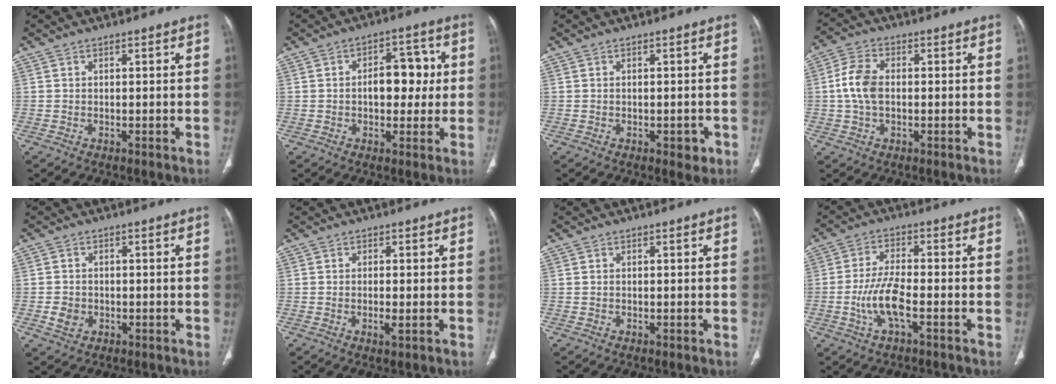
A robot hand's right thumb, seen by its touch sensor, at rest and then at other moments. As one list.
[{"total": 8.8, "force": [0.4, 5.5, 6.8], "torque": [-0.059, 0.020, 0.003]}, {"total": 2.2, "force": [-1.0, 1.2, 1.6], "torque": [-0.010, 0.005, -0.008]}, {"total": 7.1, "force": [0.0, 4.4, 5.5], "torque": [-0.117, 0.015, -0.004]}, {"total": 3.0, "force": [-0.8, 2.5, 1.4], "torque": [-0.021, 0.003, -0.011]}, {"total": 1.8, "force": [-0.5, 0.3, 1.7], "torque": [-0.036, -0.007, -0.010]}, {"total": 0.0}, {"total": 7.6, "force": [-2.5, 2.4, 6.8], "torque": [-0.145, 0.015, -0.047]}]